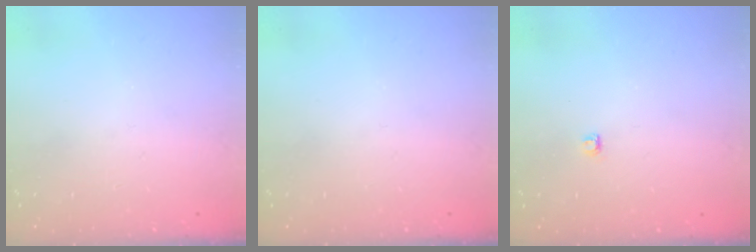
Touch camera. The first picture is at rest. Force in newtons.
{"total": 0.0}
{"total": 2.8, "press": 2.8, "slide": 0.4}